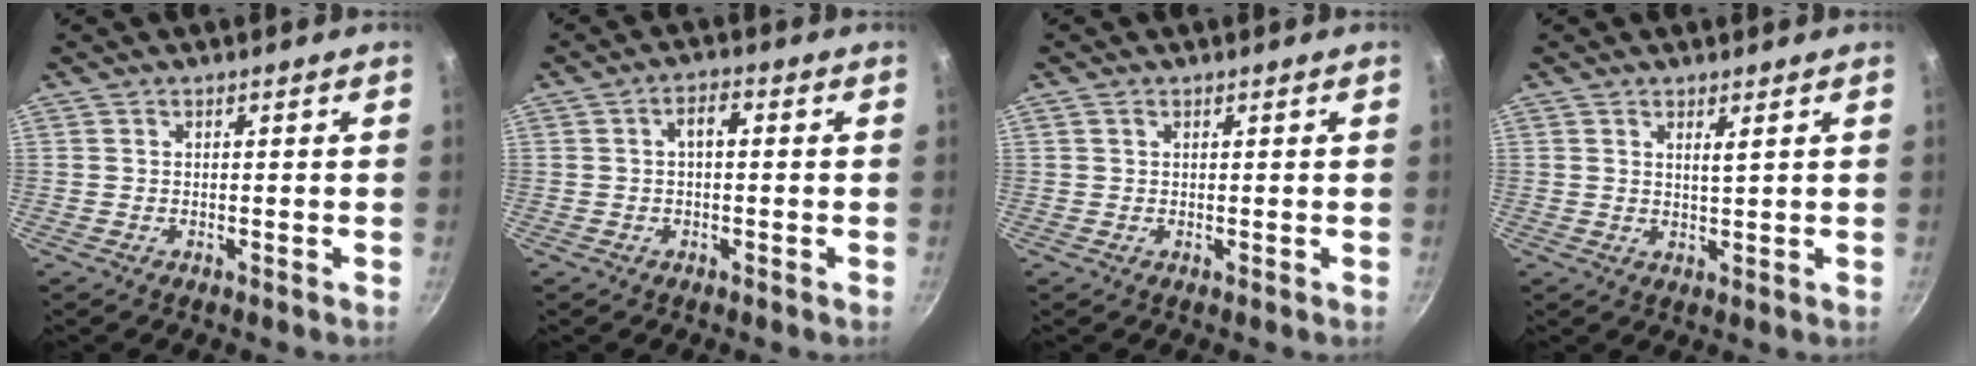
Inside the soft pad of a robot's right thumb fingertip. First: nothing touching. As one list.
[{"total": 3.1, "force": [0.2, 1.4, 2.7], "torque": [-0.051, 0.015, 0.000]}, {"total": 0.7, "force": [0.4, 0.5, 0.4], "torque": [-0.006, 0.001, 0.006]}, {"total": 2.0, "force": [1.0, 0.3, 1.7], "torque": [-0.029, -0.005, 0.019]}]